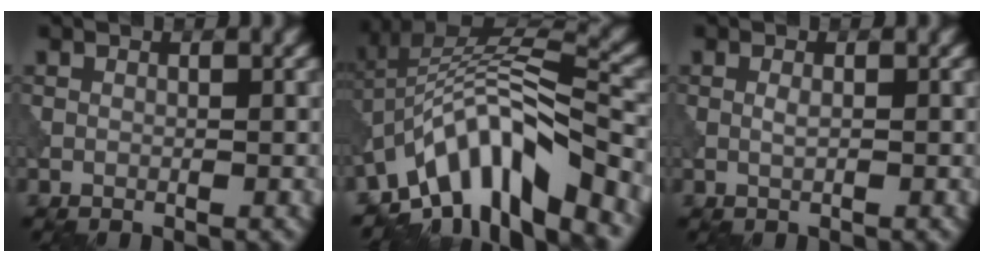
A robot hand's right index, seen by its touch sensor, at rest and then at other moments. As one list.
[{"total": 11.3, "force": [-6.4, 4.0, 8.4], "torque": [-0.134, 0.012, -0.125]}, {"total": 0.7, "force": [0.0, 0.2, 0.7], "torque": [-0.015, 0.000, 0.001]}]